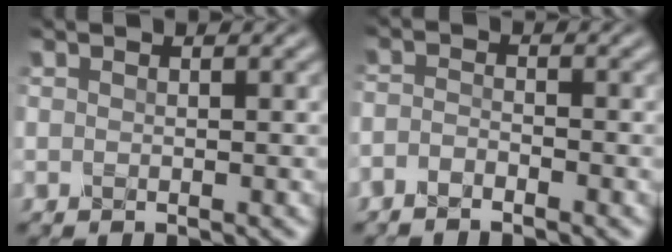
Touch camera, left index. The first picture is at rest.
{"total": 1.6, "force": [-1.4, 0.4, 0.7], "torque": [-0.016, -0.001, -0.036]}